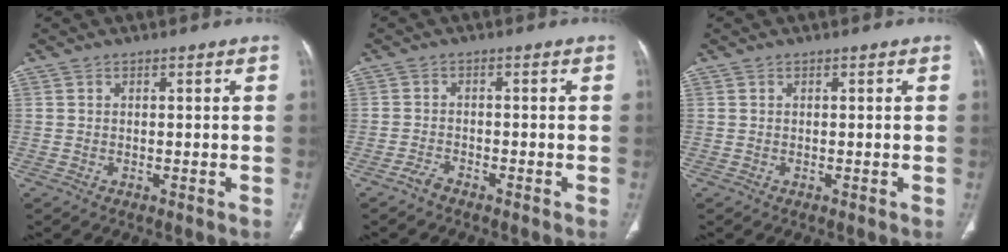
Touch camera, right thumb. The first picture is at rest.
{"total": 1.8, "force": [-1.6, 0.5, 0.6], "torque": [-0.018, 0.009, -0.031]}
{"total": 0.0}